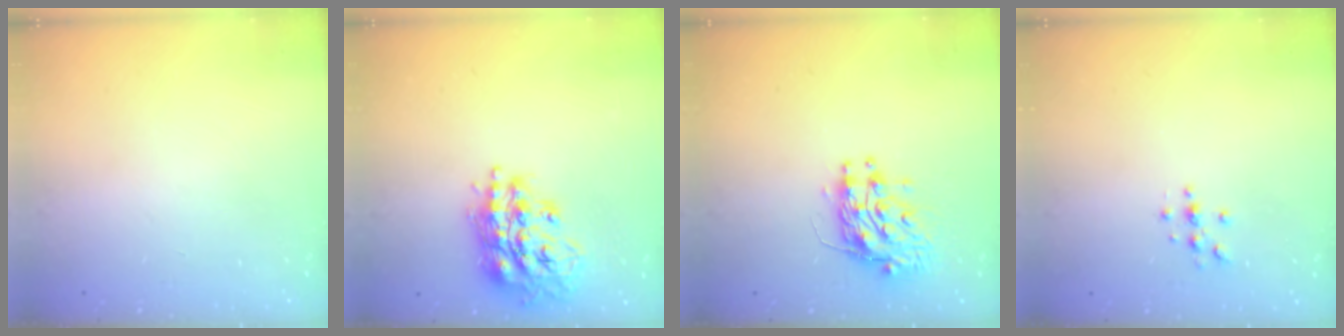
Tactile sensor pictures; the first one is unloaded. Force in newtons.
{"total": 17.1, "press": 17.0, "slide": 1.4}
{"total": 10.6, "press": 10.5, "slide": 0.8}
{"total": 3.0, "press": 3.0, "slide": 0.4}